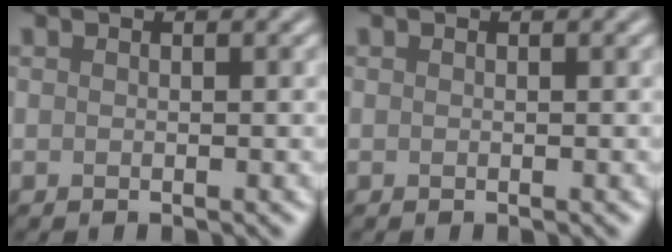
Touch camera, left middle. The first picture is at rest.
{"total": 0.0}